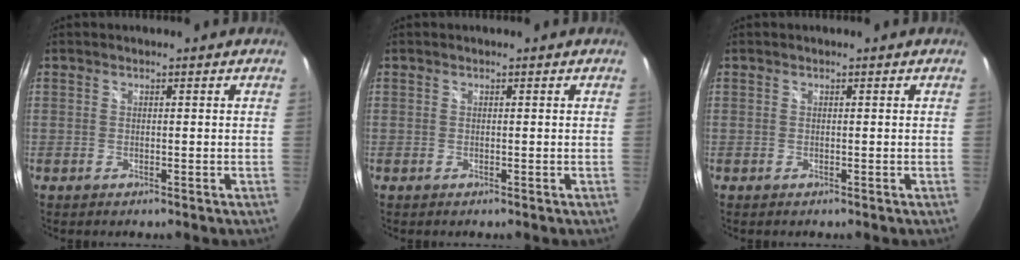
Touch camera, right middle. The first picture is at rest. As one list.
[{"total": 0.0}, {"total": 0.0}]